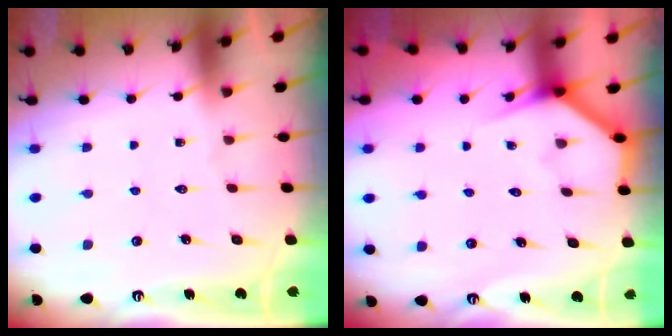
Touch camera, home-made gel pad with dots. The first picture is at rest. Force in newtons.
{"total": 3.8, "press": 3.8, "slide": 0.3}